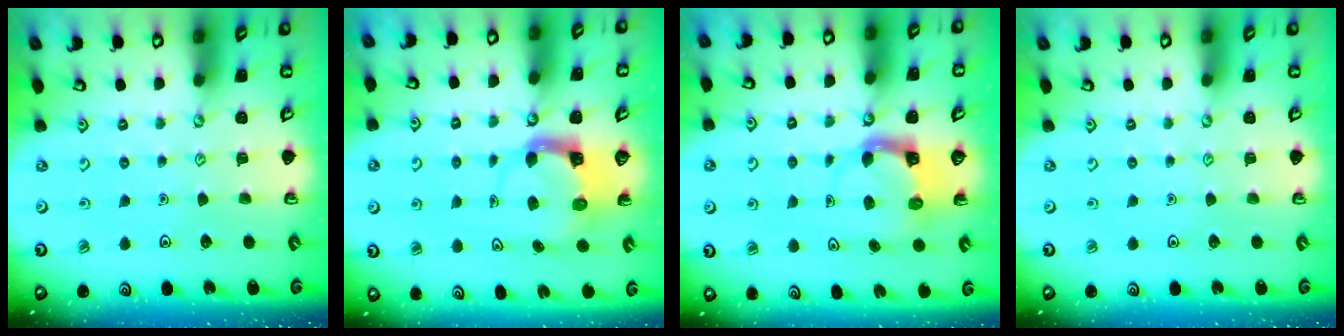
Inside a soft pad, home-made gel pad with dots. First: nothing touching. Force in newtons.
{"total": 3.7, "press": 3.7, "slide": 0.5}
{"total": 4.0, "press": 3.9, "slide": 0.4}
{"total": 0.0}